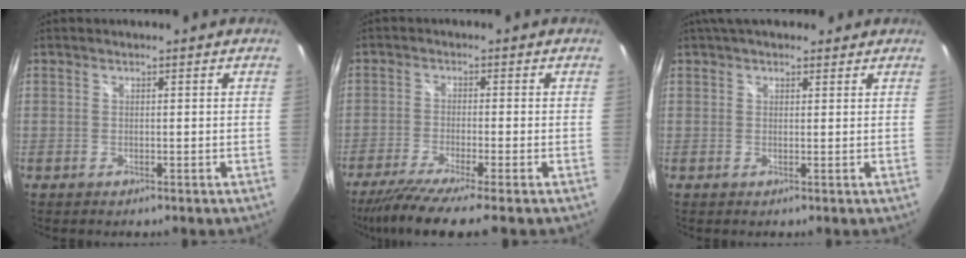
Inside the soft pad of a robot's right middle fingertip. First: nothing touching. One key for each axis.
{"total": 8.0, "fx": -6.5, "fy": -0.9, "fz": 4.6, "tx": -0.105, "ty": -0.032, "tz": -0.114}
{"total": 6.0, "fx": 4.6, "fy": 2.8, "fz": 2.8, "tx": -0.044, "ty": 0.025, "tz": 0.065}